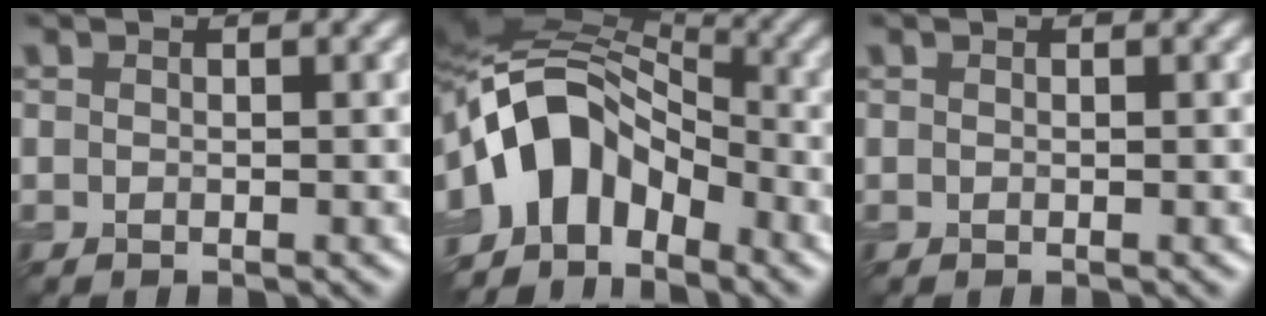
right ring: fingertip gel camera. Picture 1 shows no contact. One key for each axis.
{"total": 10.1, "fx": -3.5, "fy": 6.6, "fz": 6.9, "tx": -0.107, "ty": 0.021, "tz": -0.075}
{"total": 0.0}